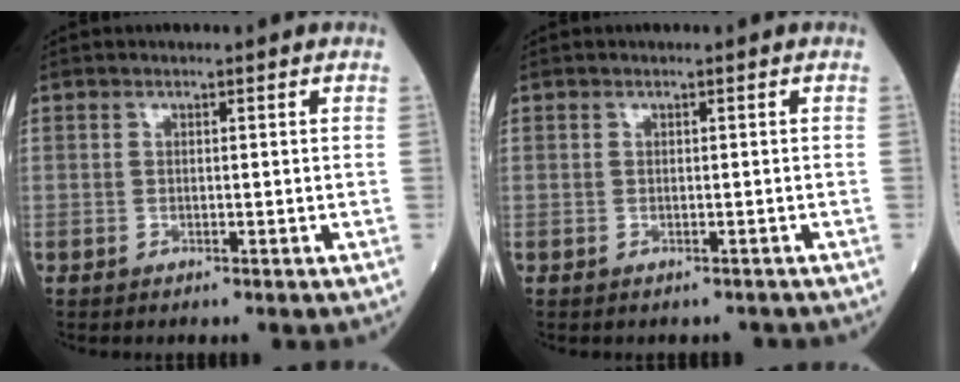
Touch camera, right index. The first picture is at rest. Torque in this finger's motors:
{"motor_torque": [-0.05, -0.01, -0.03, 0.00]}